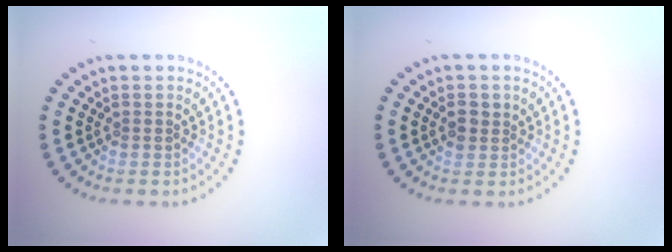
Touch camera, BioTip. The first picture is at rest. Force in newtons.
{"total": 1.7, "press": 1.6, "slide": 0.6}